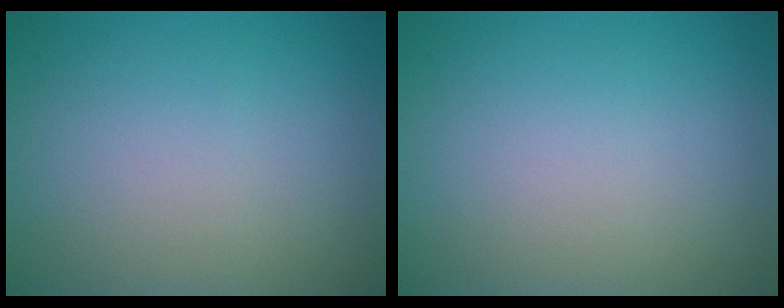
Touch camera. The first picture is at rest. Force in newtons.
{"total": 0.0}